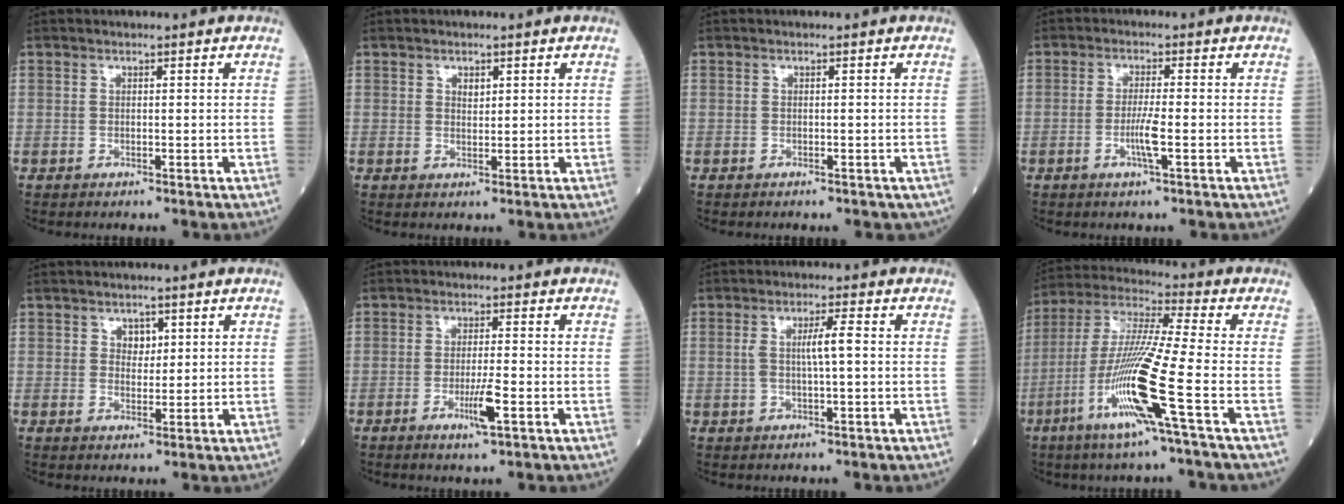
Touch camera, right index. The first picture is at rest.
{"total": 1.3, "force": [0.7, 0.7, 0.9], "torque": [-0.011, -0.003, 0.012]}
{"total": 2.1, "force": [-1.7, 1.0, 0.9], "torque": [-0.012, -0.002, -0.015]}
{"total": 3.6, "force": [-1.1, -0.2, 3.4], "torque": [-0.068, -0.005, -0.024]}
{"total": 2.3, "force": [1.0, 1.6, 1.3], "torque": [-0.013, -0.001, 0.015]}
{"total": 4.3, "force": [-1.8, 0.0, 3.9], "torque": [-0.073, -0.008, -0.034]}
{"total": 3.8, "force": [0.3, 0.1, 3.8], "torque": [-0.074, 0.004, 0.005]}
{"total": 15.3, "force": [-5.8, -1.2, 14.2], "torque": [-0.291, -0.018, -0.117]}